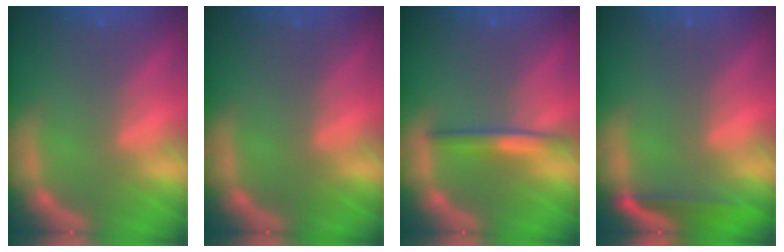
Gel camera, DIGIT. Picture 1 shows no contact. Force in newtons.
{"total": 0.0}
{"total": 2.5}
{"total": 3.5}